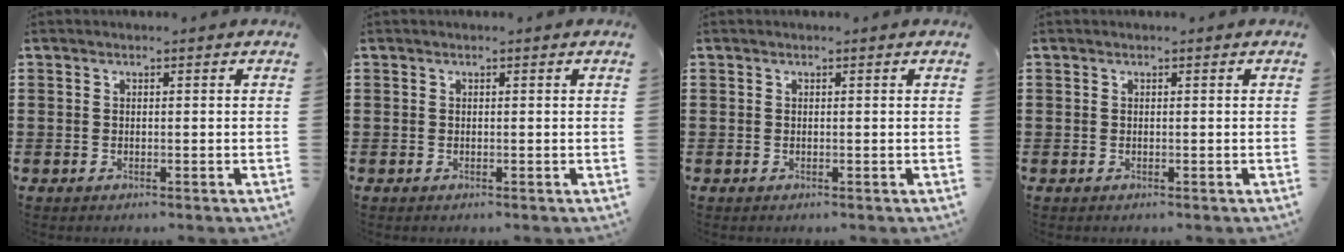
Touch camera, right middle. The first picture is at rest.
{"total": 0.0}
{"total": 0.0}
{"total": 0.0}